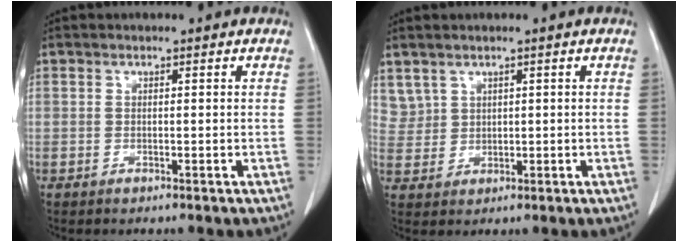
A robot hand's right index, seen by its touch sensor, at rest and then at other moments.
{"total": 3.3, "force": [2.0, 2.6, 0.1], "torque": [0.003, 0.008, 0.049]}